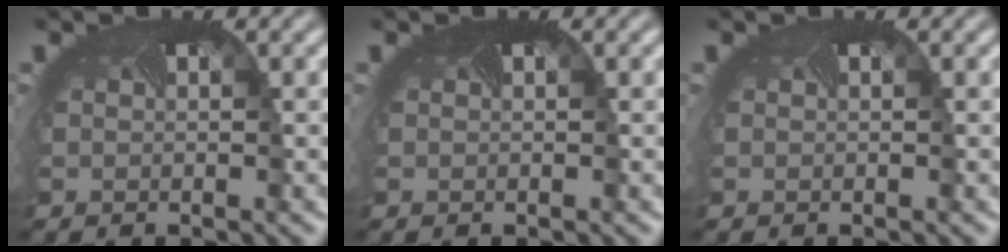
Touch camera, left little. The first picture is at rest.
{"total": 0.0}
{"total": 0.0}